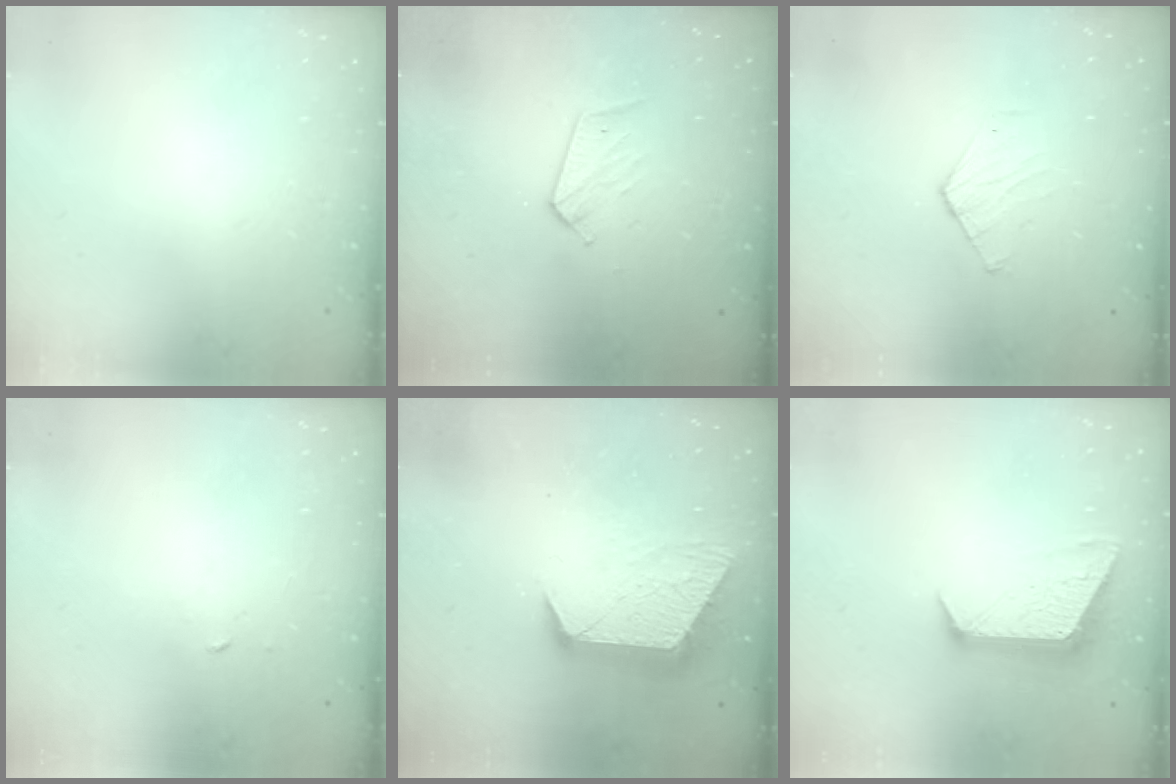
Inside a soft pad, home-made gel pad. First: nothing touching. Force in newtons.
{"total": 6.7, "press": 6.7, "slide": 0.4}
{"total": 4.2, "press": 4.2, "slide": 0.4}
{"total": 1.9, "press": 1.9, "slide": 0.1}
{"total": 12.2, "press": 12.2, "slide": 0.8}
{"total": 10.6, "press": 10.6, "slide": 0.4}